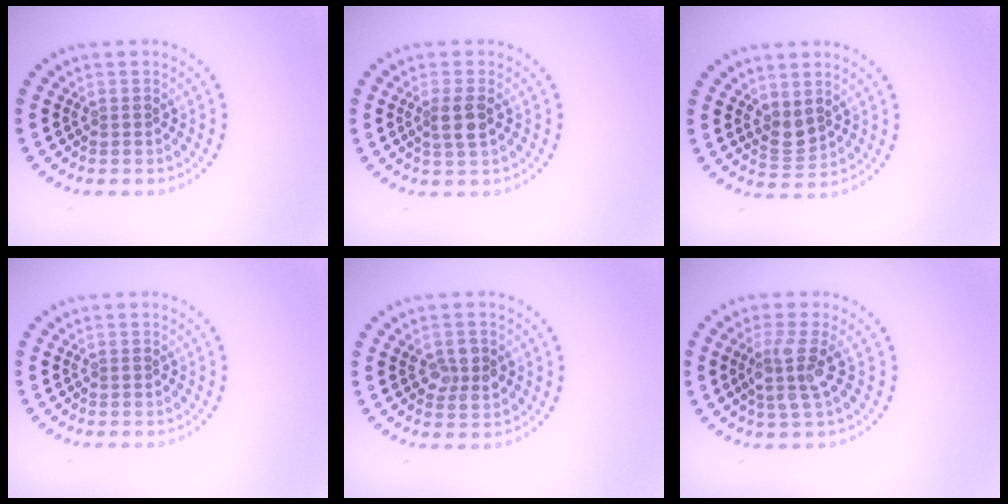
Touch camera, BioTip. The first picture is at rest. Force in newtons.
{"total": 2.1, "press": 1.8, "slide": 1.0}
{"total": 1.8, "press": 1.5, "slide": 1.0}
{"total": 0.0}
{"total": 2.6, "press": 2.6, "slide": 0.1}
{"total": 3.1, "press": 2.4, "slide": 1.9}